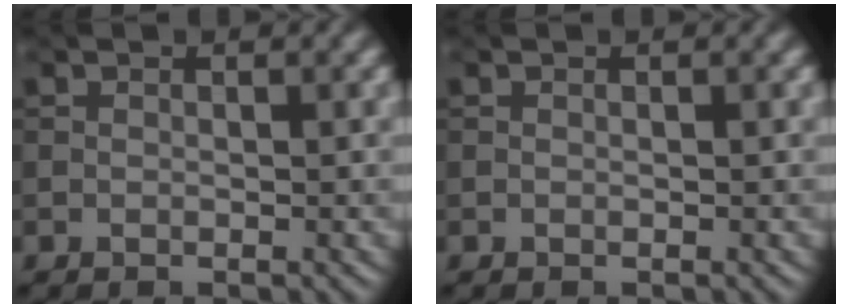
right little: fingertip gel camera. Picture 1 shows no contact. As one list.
[{"total": 0.0}]